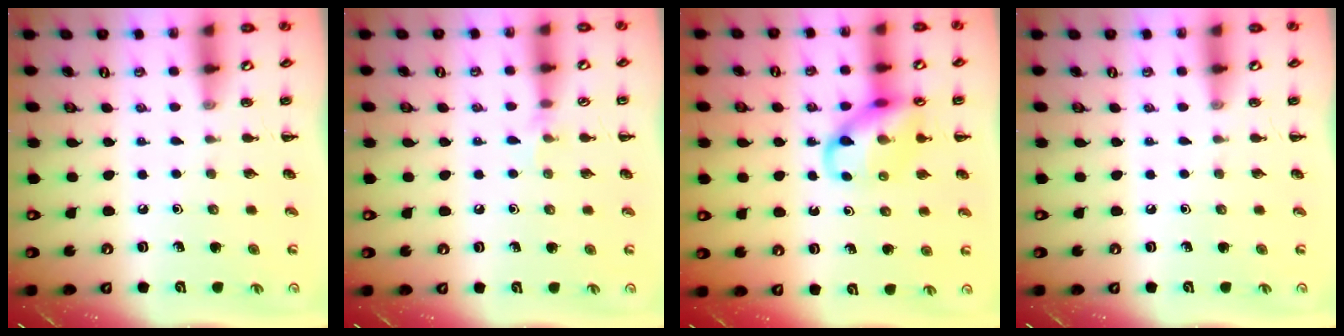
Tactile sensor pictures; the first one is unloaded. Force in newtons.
{"total": 4.8, "press": 4.5, "slide": 1.4}
{"total": 13.7, "press": 13.5, "slide": 2.3}
{"total": 0.0}